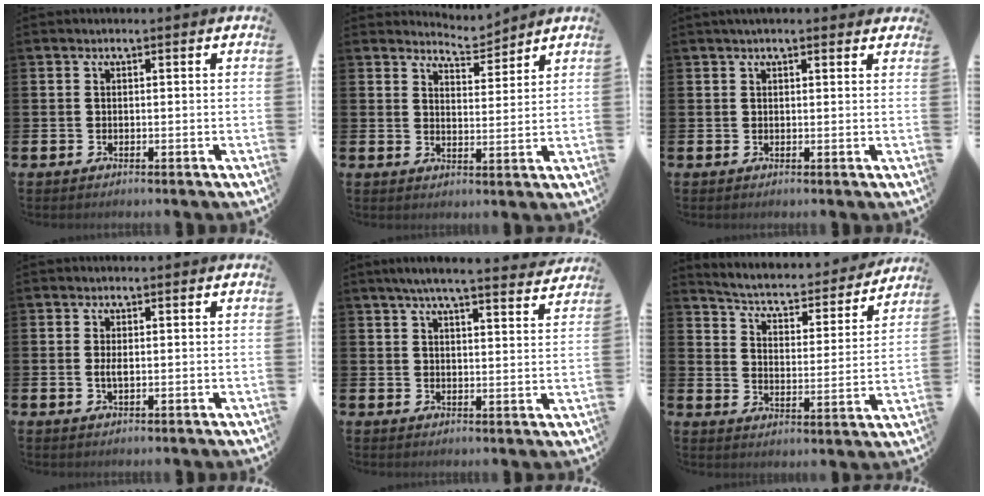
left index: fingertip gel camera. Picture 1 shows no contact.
{"total": 5.0, "force": [5.0, 0.5, -0.1], "torque": [0.001, -0.032, 0.089]}
{"total": 1.6, "force": [1.5, 0.3, 0.5], "torque": [-0.010, 0.001, 0.026]}
{"total": 1.4, "force": [0.1, 0.5, 1.3], "torque": [-0.021, 0.000, -0.001]}
{"total": 5.9, "force": [5.5, 0.0, 2.1], "torque": [-0.041, -0.027, 0.093]}
{"total": 4.6, "force": [4.2, 1.3, 1.4], "torque": [-0.053, -0.038, 0.061]}